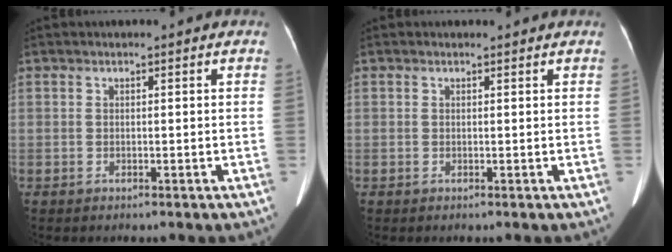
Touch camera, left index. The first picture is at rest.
{"total": 0.8, "force": [0.8, 0.3, 0.0], "torque": [-0.013, 0.006, 0.007]}